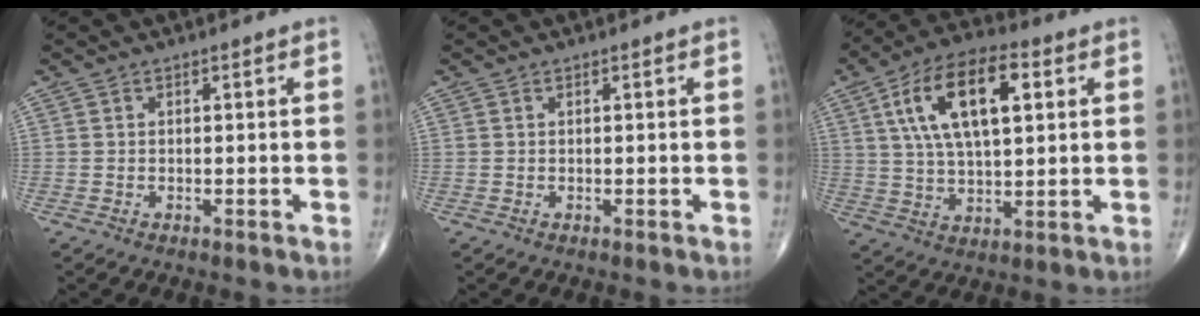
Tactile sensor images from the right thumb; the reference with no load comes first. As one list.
[{"total": 0.0}, {"total": 16.6, "force": [5.1, 7.5, 13.9], "torque": [-0.243, 0.007, 0.087]}]